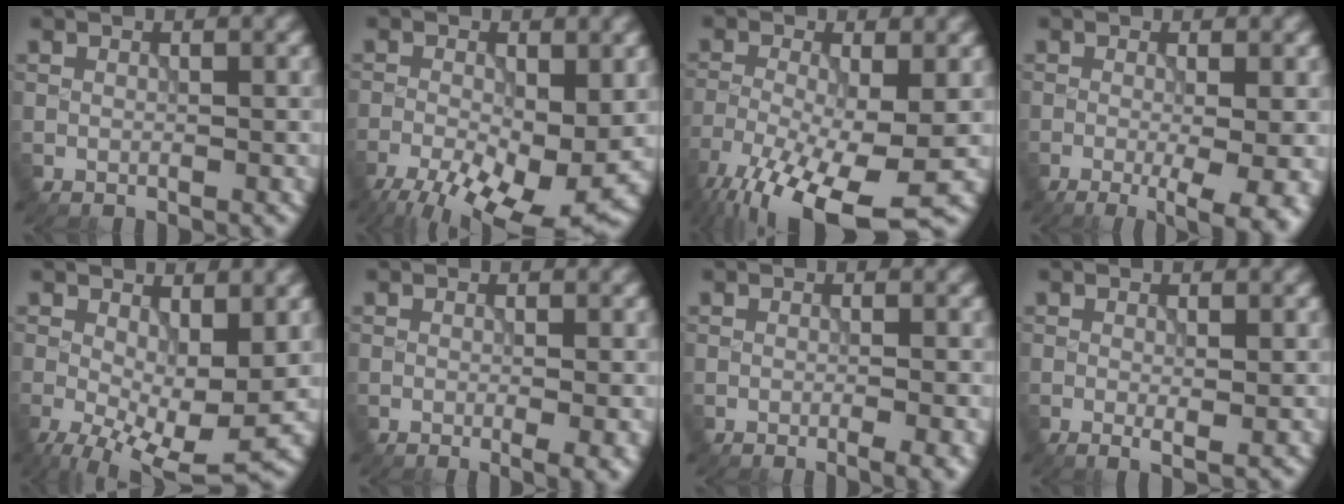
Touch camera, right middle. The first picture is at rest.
{"total": 10.8, "force": [-5.0, 4.1, 8.7], "torque": [-0.151, -0.020, -0.085]}
{"total": 12.1, "force": [-6.8, 3.7, 9.2], "torque": [-0.185, -0.034, -0.117]}
{"total": 6.4, "force": [-2.0, 1.9, 5.8], "torque": [-0.074, -0.012, -0.019]}
{"total": 8.1, "force": [-1.4, 3.5, 7.2], "torque": [-0.137, -0.014, -0.019]}
{"total": 2.5, "force": [-0.5, 0.6, 2.3], "torque": [-0.031, -0.008, -0.006]}
{"total": 2.3, "force": [-0.9, 0.6, 2.0], "torque": [-0.022, -0.004, -0.015]}
{"total": 1.2, "force": [-0.1, 0.2, 1.2], "torque": [-0.019, -0.006, -0.004]}